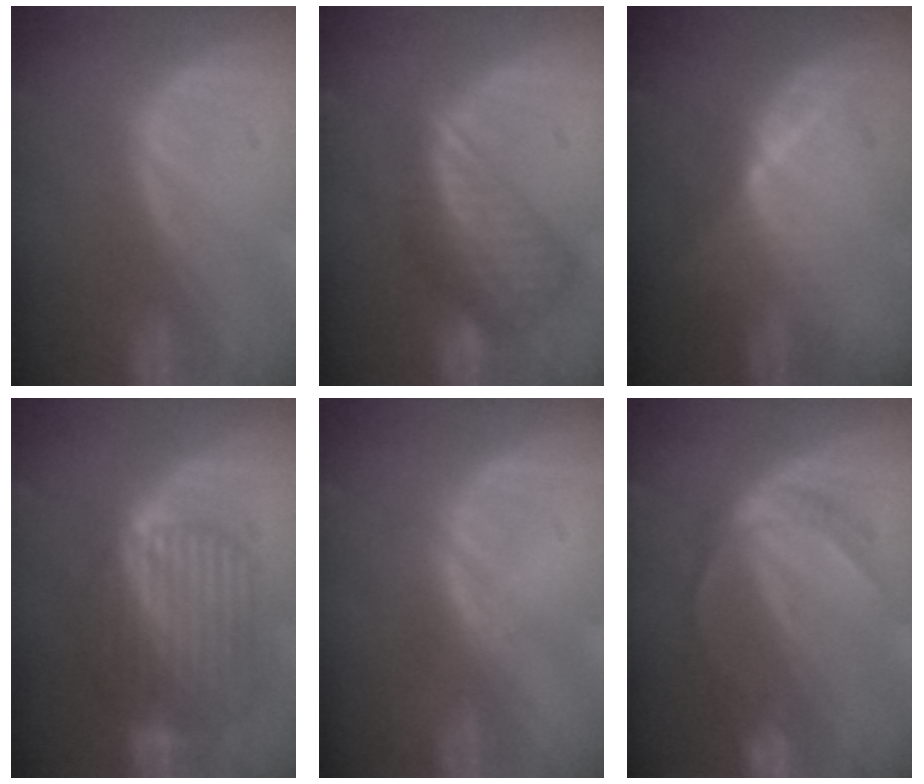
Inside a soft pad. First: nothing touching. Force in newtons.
{"total": 8.8, "press": 7.7, "slide": 4.4}
{"total": 6.3, "press": 6.0, "slide": 2.1}
{"total": 10.0, "press": 9.9, "slide": 0.9}
{"total": 1.1, "press": 1.1, "slide": 0.1}
{"total": 6.5, "press": 5.6, "slide": 3.3}